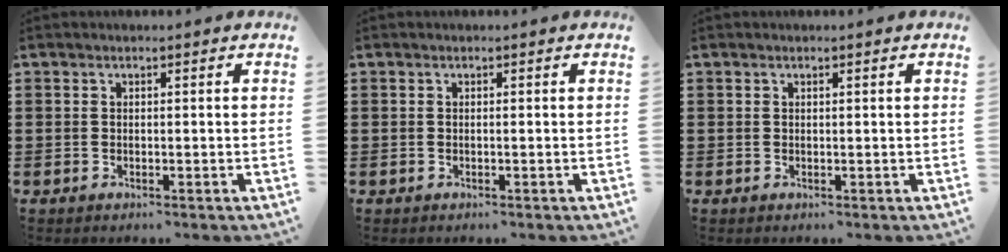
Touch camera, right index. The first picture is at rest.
{"total": 0.0}
{"total": 0.0}